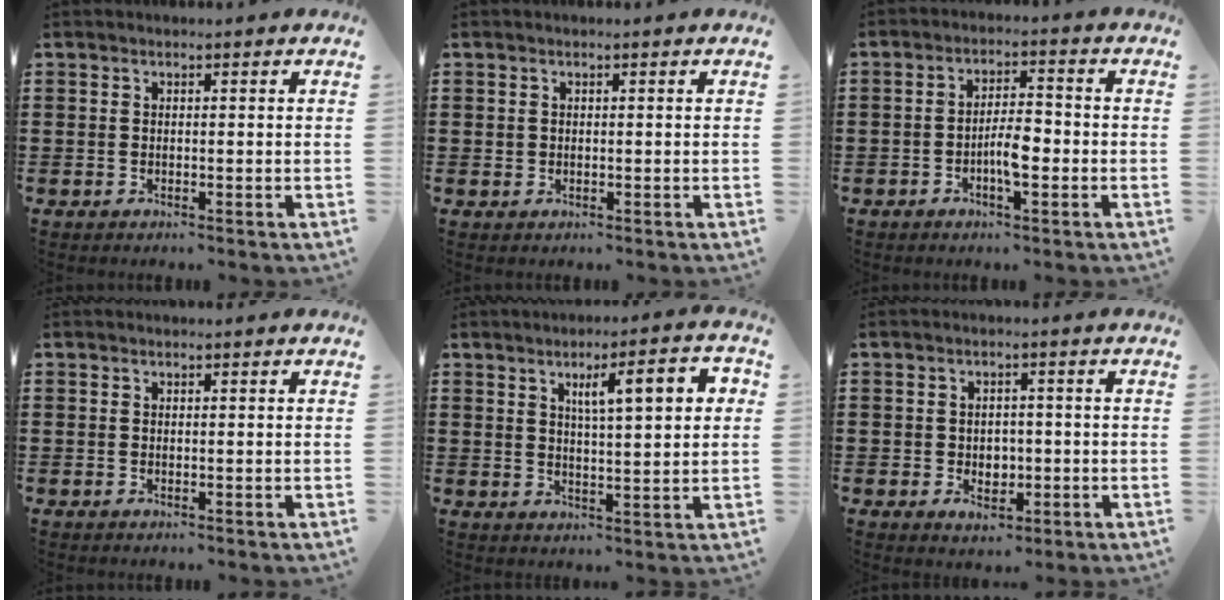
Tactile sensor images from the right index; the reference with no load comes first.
{"total": 0.6, "force": [0.2, 0.6, 0.1], "torque": [-0.004, 0.004, 0.004]}
{"total": 5.0, "force": [-1.5, 1.5, 4.5], "torque": [-0.085, 0.006, -0.029]}
{"total": 0.0}
{"total": 7.2, "force": [2.5, 1.8, 6.6], "torque": [-0.108, -0.003, 0.033]}
{"total": 2.1, "force": [-0.4, 2.0, 0.7], "torque": [-0.013, 0.003, -0.012]}